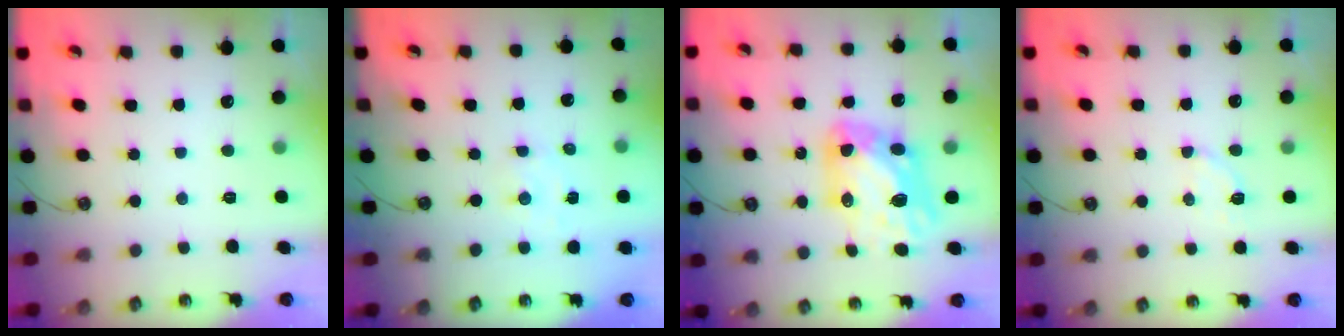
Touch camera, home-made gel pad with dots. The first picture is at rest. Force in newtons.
{"total": 3.0, "press": 3.0, "slide": 0.4}
{"total": 11.1, "press": 11.0, "slide": 1.5}
{"total": 2.8, "press": 2.5, "slide": 1.1}